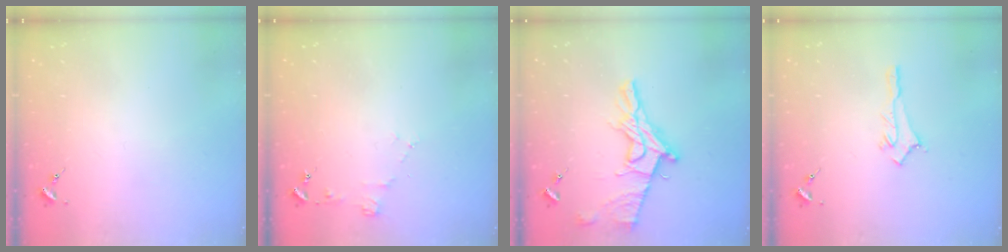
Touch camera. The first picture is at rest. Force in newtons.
{"total": 4.0, "press": 3.9, "slide": 0.5}
{"total": 15.6, "press": 15.5, "slide": 1.6}
{"total": 2.8, "press": 2.8, "slide": 0.3}